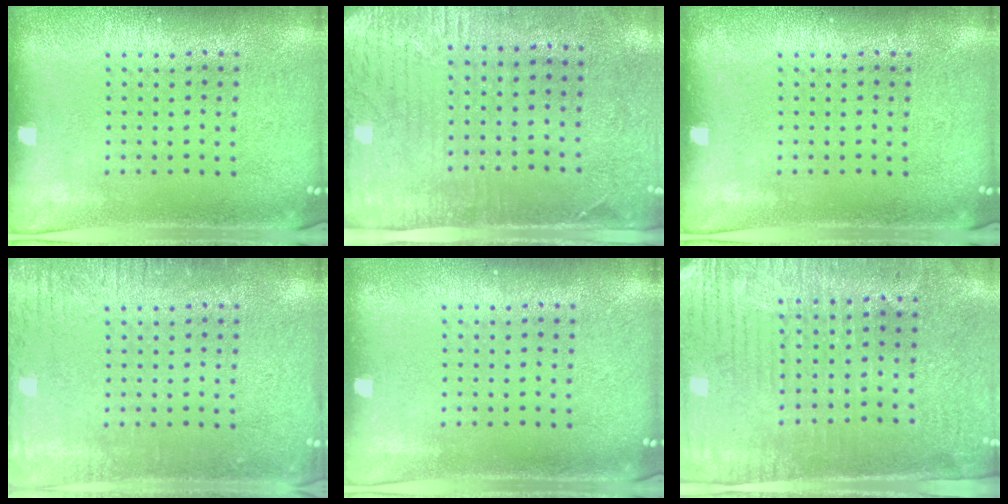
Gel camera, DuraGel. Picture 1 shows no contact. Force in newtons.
{"total": 2.9, "press": 2.3, "slide": 1.7}
{"total": 0.0}
{"total": 2.3, "press": 2.2, "slide": 0.3}
{"total": 0.0}
{"total": 3.1, "press": 2.7, "slide": 1.5}